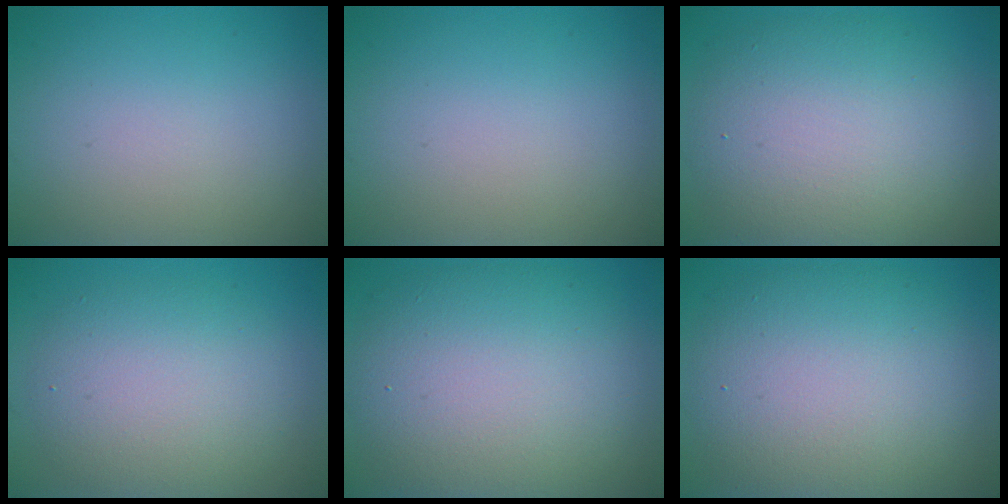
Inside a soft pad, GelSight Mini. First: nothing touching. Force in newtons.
{"total": 0.0}
{"total": 8.8, "press": 8.8, "slide": 0.6}
{"total": 5.6, "press": 5.6, "slide": 0.5}
{"total": 10.5, "press": 10.5, "slide": 0.6}
{"total": 9.8, "press": 9.8, "slide": 0.8}